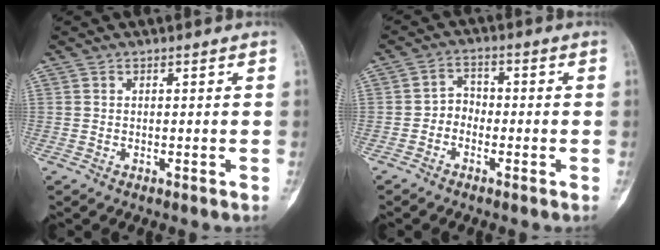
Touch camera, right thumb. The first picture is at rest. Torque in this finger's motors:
{"motor_torque": [-0.27, 0.40, 0.16, -0.30, 0.00]}